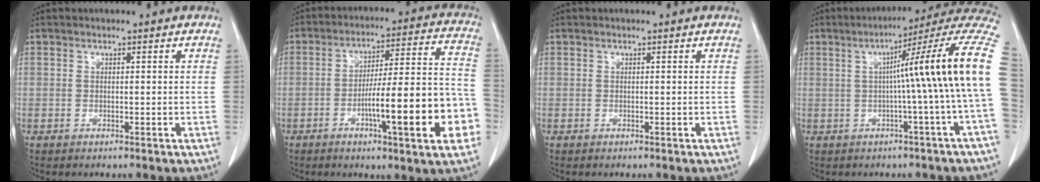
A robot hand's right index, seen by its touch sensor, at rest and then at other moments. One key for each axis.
{"total": 17.8, "fx": -5.8, "fy": 1.7, "fz": 16.7, "tx": -0.206, "ty": 0.020, "tz": -0.077}
{"total": 0.0}
{"total": 16.3, "fx": 0.9, "fy": -1.8, "fz": 16.2, "tx": -0.199, "ty": 0.032, "tz": 0.001}